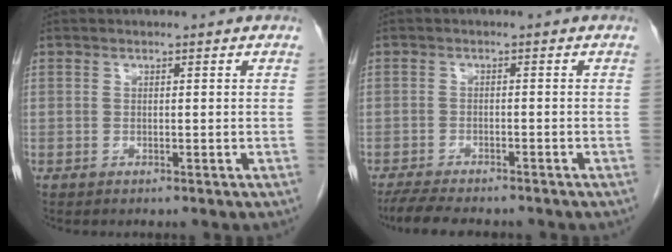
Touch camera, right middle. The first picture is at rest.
{"total": 7.7, "force": [-6.6, 1.7, 3.6], "torque": [-0.058, -0.015, -0.103]}